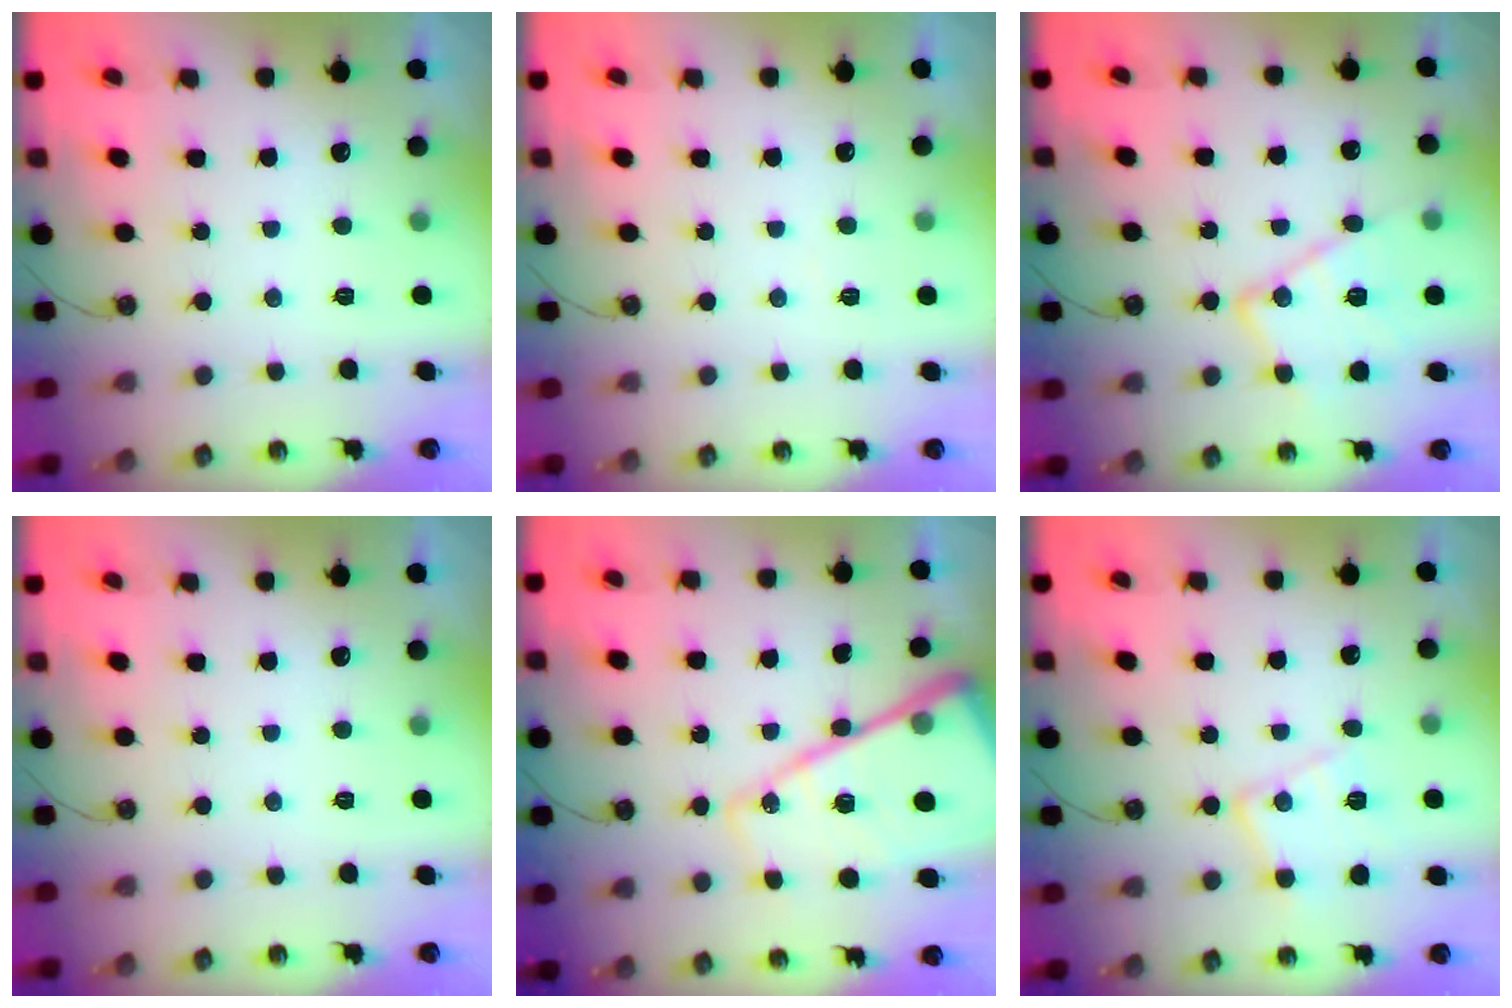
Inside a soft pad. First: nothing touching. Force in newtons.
{"total": 3.3, "press": 3.3, "slide": 0.5}
{"total": 16.1, "press": 16.1, "slide": 1.0}
{"total": 0.0}
{"total": 26.1, "press": 26.0, "slide": 2.9}
{"total": 12.8, "press": 12.8, "slide": 0.8}